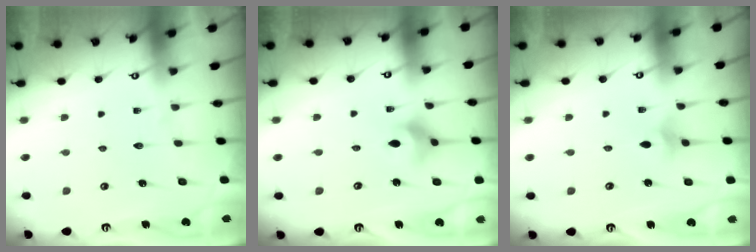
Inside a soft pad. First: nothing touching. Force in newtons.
{"total": 6.4, "press": 6.1, "slide": 1.8}
{"total": 3.5, "press": 3.4, "slide": 0.8}